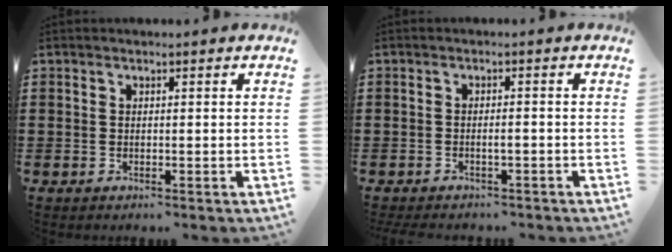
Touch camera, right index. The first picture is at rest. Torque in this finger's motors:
{"motor_torque": [0.06, -0.04, 0.13, 0.09]}